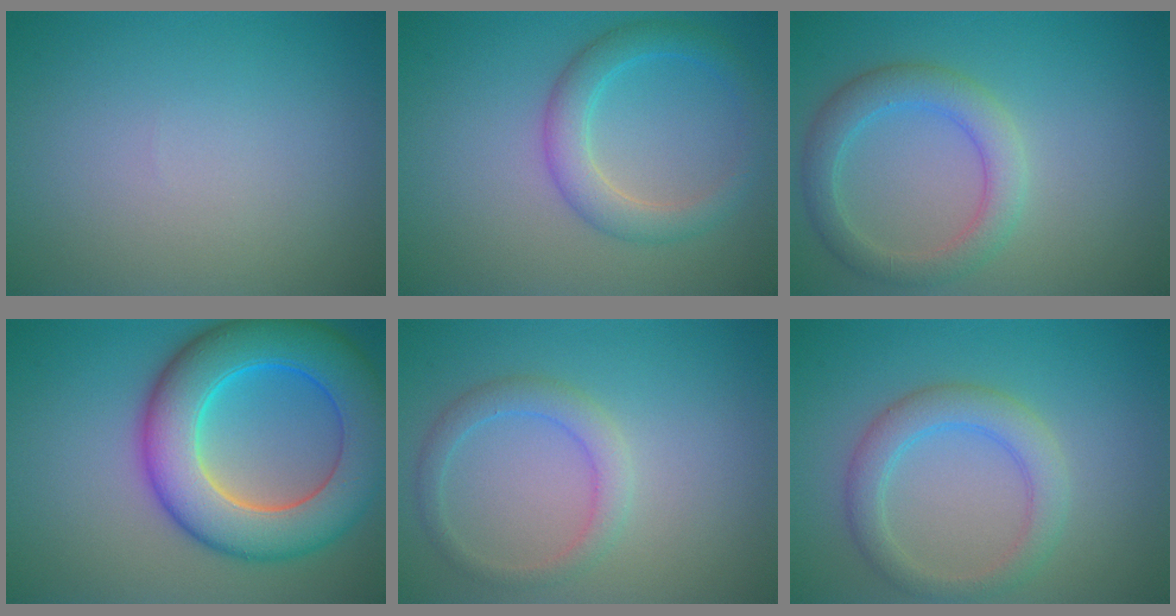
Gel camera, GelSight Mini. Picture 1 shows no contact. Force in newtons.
{"total": 3.5, "press": 3.5, "slide": 0.1}
{"total": 3.8, "press": 3.8, "slide": 0.1}
{"total": 10.8, "press": 10.8, "slide": 0.5}
{"total": 2.3, "press": 2.3, "slide": 0.2}
{"total": 3.5, "press": 3.5, "slide": 0.2}